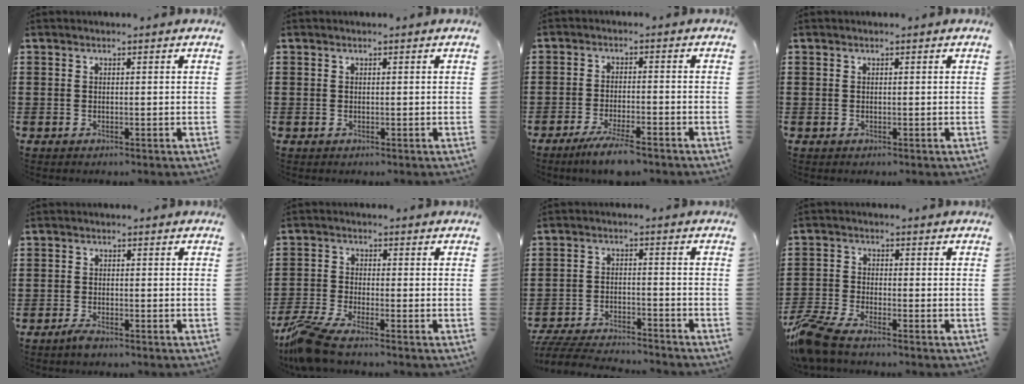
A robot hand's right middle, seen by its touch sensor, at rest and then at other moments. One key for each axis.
{"total": 0.0}
{"total": 5.0, "fx": -4.0, "fy": 0.3, "fz": 3.0, "tx": -0.060, "ty": -0.010, "tz": -0.074}
{"total": 0.0}
{"total": 1.9, "fx": -1.6, "fy": 0.6, "fz": 0.7, "tx": -0.023, "ty": 0.002, "tz": -0.035}
{"total": 6.4, "fx": -5.3, "fy": 0.9, "fz": 3.4, "tx": -0.101, "ty": -0.018, "tz": -0.111}
{"total": 6.0, "fx": -5.8, "fy": 0.5, "fz": 1.2, "tx": -0.035, "ty": 0.004, "tz": -0.119}
{"total": 6.7, "fx": -5.7, "fy": 1.4, "fz": 3.2, "tx": -0.094, "ty": -0.008, "tz": -0.118}